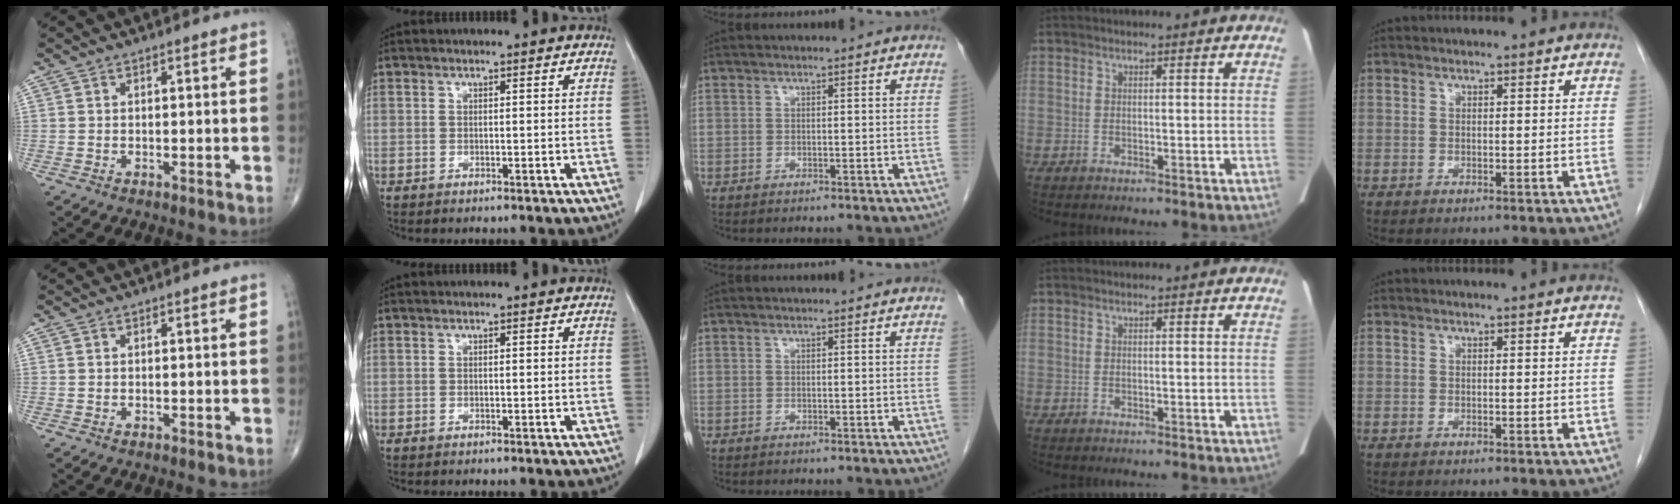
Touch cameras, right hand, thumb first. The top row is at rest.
{}